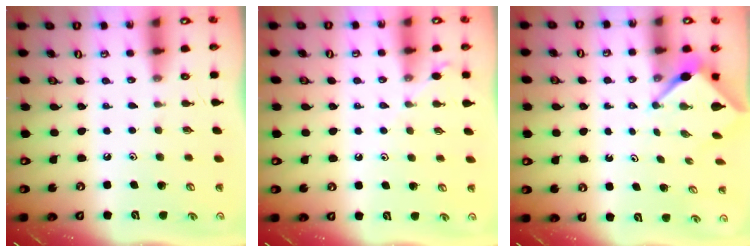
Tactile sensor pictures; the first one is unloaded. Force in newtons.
{"total": 4.8, "press": 4.8, "slide": 0.6}
{"total": 3.0, "press": 3.0, "slide": 0.2}